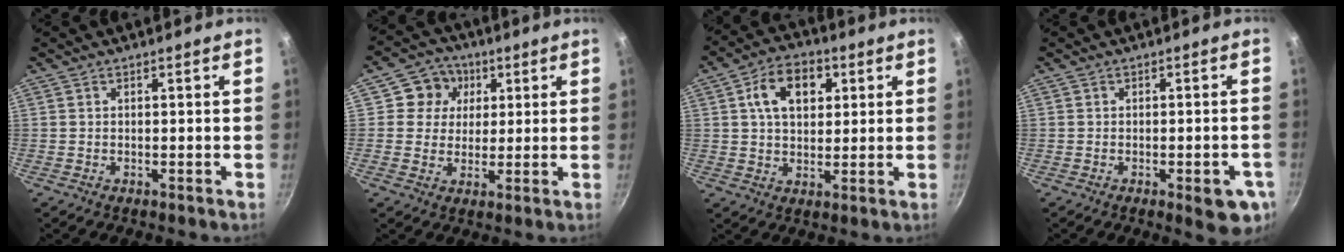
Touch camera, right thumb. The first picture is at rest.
{"total": 7.4, "force": [2.4, 6.8, 1.9], "torque": [0.009, -0.001, 0.026]}
{"total": 10.6, "force": [3.3, 7.1, 7.2], "torque": [-0.094, 0.003, 0.046]}
{"total": 7.1, "force": [-2.7, 2.4, 6.1], "torque": [-0.051, 0.006, -0.030]}